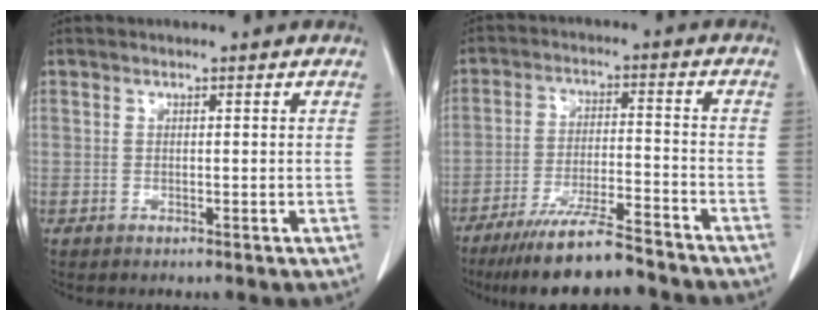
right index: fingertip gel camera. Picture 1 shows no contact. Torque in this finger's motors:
{"motor_torque": [1.03, -1.10, 0.72, 0.19]}